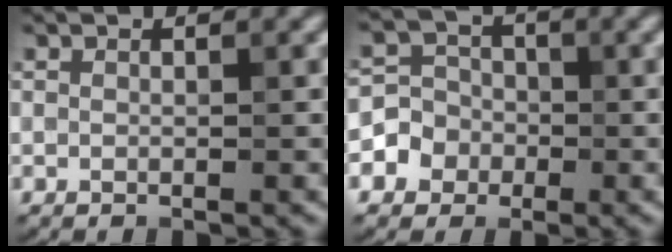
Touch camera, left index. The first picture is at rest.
{"total": 3.6, "force": [-1.3, 3.4, 0.4], "torque": [0.024, 0.006, -0.036]}